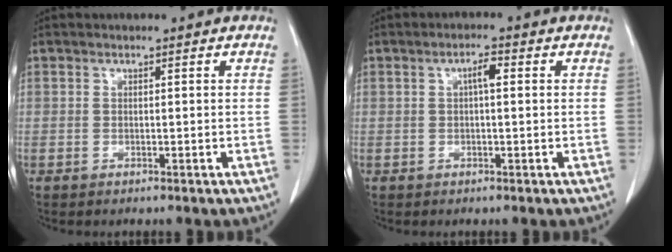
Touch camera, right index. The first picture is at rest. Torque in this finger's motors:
{"motor_torque": [0.28, -0.10, 0.06, 0.03]}